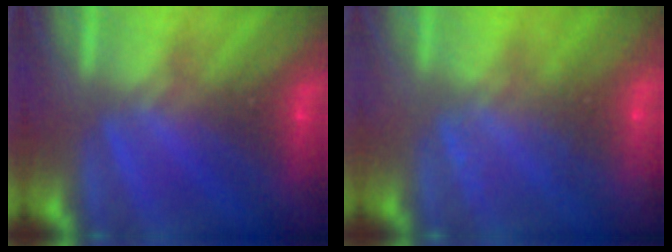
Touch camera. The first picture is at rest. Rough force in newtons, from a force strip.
{"total": 2.1}